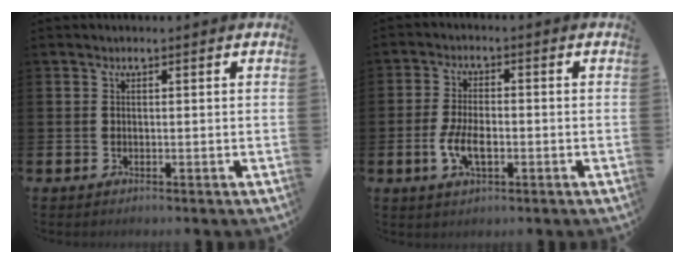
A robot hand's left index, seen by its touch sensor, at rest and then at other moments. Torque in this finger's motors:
{"motor_torque": [0.51, 0.22, 0.18, 0.09]}